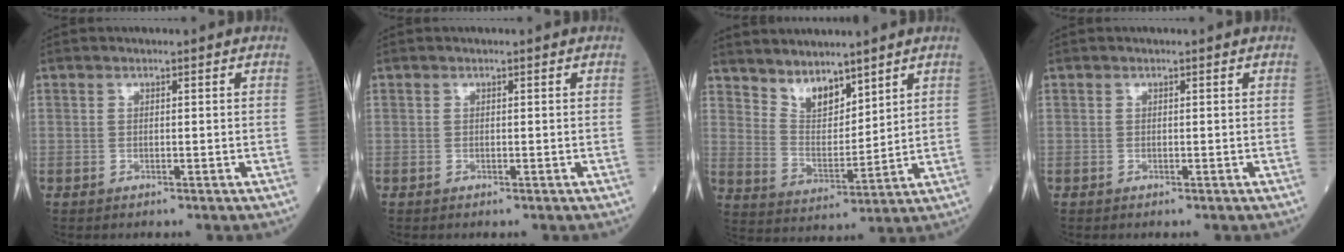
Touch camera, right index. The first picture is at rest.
{"total": 0.0}
{"total": 6.9, "force": [5.7, 2.5, 3.0], "torque": [-0.061, 0.004, 0.123]}
{"total": 0.0}